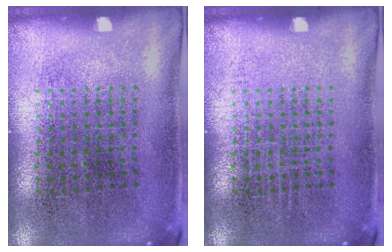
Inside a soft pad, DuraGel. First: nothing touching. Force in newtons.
{"total": 0.0}